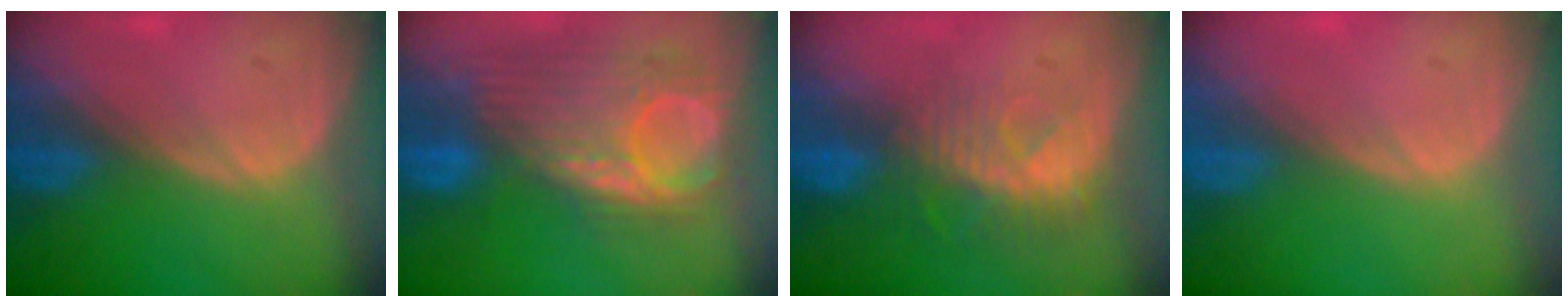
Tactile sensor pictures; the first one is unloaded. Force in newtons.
{"total": 11.7, "press": 10.3, "slide": 5.5}
{"total": 8.1, "press": 7.4, "slide": 3.3}
{"total": 0.0}